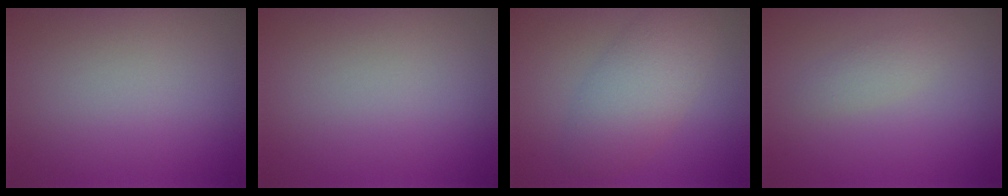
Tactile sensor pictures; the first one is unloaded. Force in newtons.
{"total": 0.0}
{"total": 4.9, "press": 4.9, "slide": 0.3}
{"total": 1.4, "press": 1.4, "slide": 0.1}